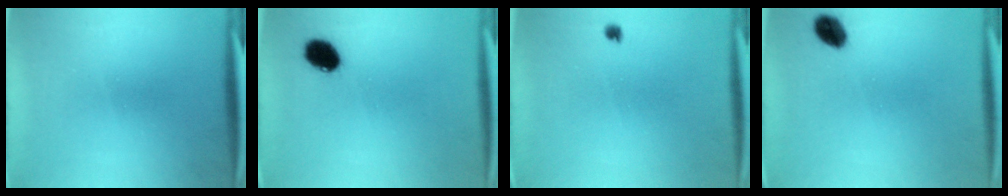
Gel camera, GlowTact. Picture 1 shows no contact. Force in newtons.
{"total": 6.2}
{"total": 1.0}
{"total": 4.5}